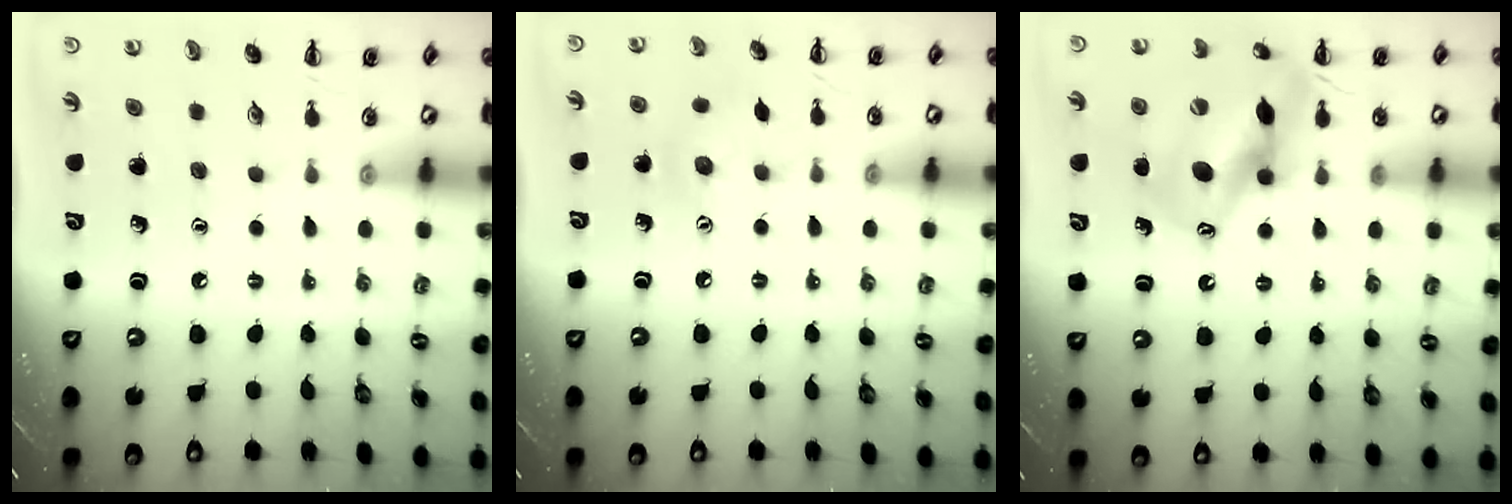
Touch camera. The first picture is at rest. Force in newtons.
{"total": 6.9, "press": 6.8, "slide": 1.3}
{"total": 14.4, "press": 13.9, "slide": 3.9}